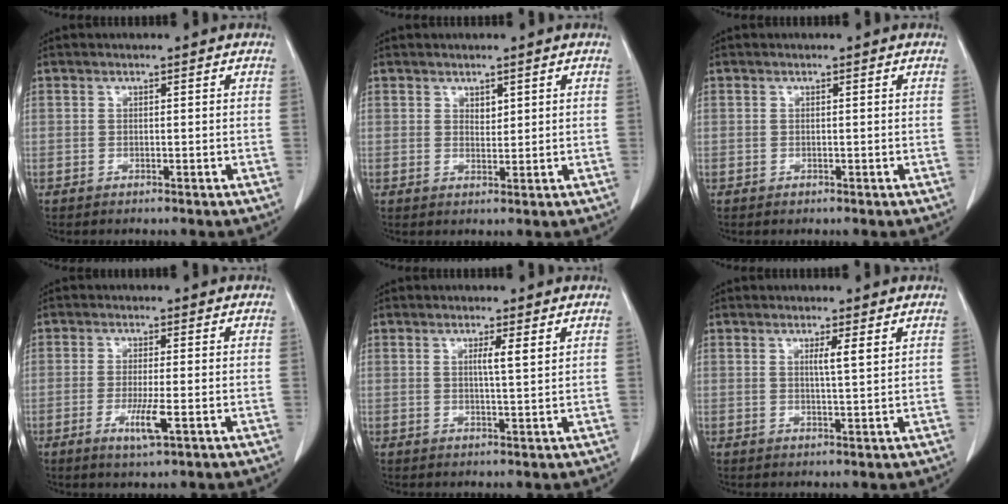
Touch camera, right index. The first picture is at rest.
{"total": 1.4, "force": [0.9, 0.8, 0.8], "torque": [-0.011, -0.004, 0.018]}
{"total": 0.0}
{"total": 4.2, "force": [-1.4, 0.2, 4.0], "torque": [-0.074, -0.009, -0.020]}
{"total": 2.4, "force": [1.0, -0.2, 2.2], "torque": [-0.043, -0.001, 0.018]}
{"total": 2.4, "force": [1.1, -0.2, 2.1], "torque": [-0.041, -0.002, 0.019]}